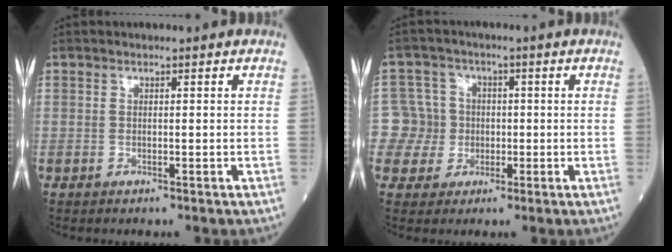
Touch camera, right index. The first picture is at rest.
{"total": 5.9, "force": [-0.5, 5.9, 0.0], "torque": [0.008, 0.017, -0.008]}